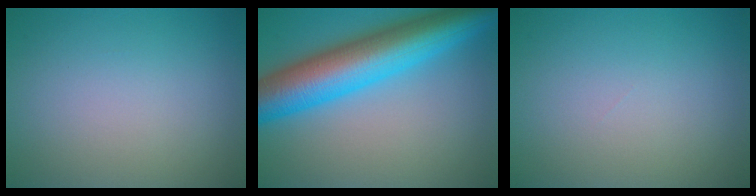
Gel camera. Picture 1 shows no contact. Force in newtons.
{"total": 11.2, "press": 11.2, "slide": 0.2}
{"total": 0.0}